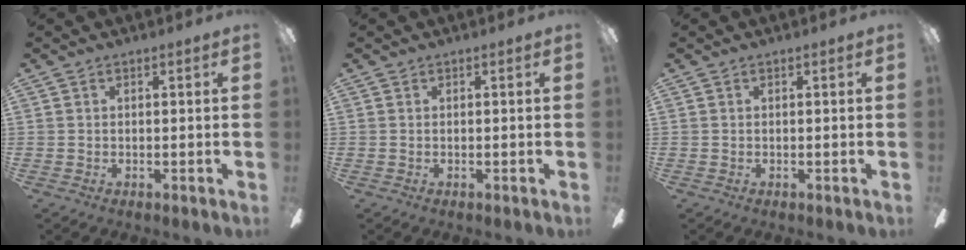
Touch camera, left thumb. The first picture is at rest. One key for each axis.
{"total": 0.0}
{"total": 0.0}